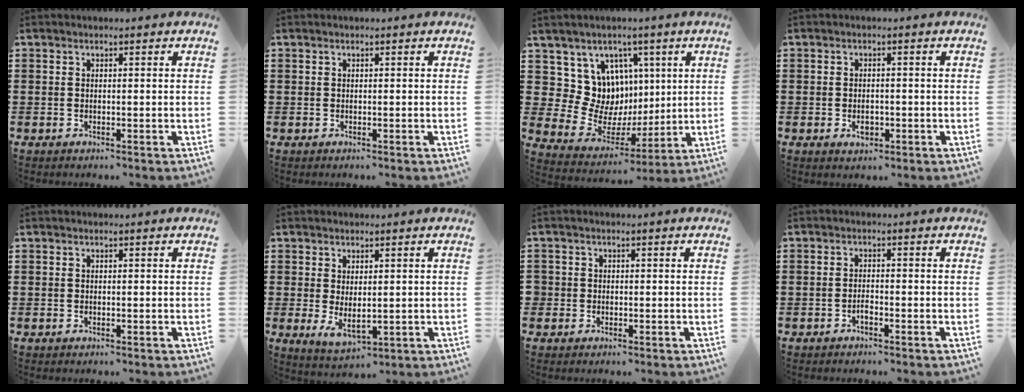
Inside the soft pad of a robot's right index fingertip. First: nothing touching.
{"total": 0.0}
{"total": 10.0, "force": [3.2, 9.3, 1.7], "torque": [-0.059, -0.049, 0.070]}
{"total": 2.3, "force": [-0.7, 1.4, 1.6], "torque": [-0.031, 0.001, -0.013]}
{"total": 0.0}
{"total": 3.0, "force": [0.2, 1.5, 2.6], "torque": [-0.056, 0.000, 0.003]}
{"total": 1.1, "force": [-0.3, 1.0, 0.2], "torque": [-0.006, 0.001, -0.007]}
{"total": 1.2, "force": [-0.9, 0.4, 0.7], "torque": [-0.017, -0.003, -0.016]}